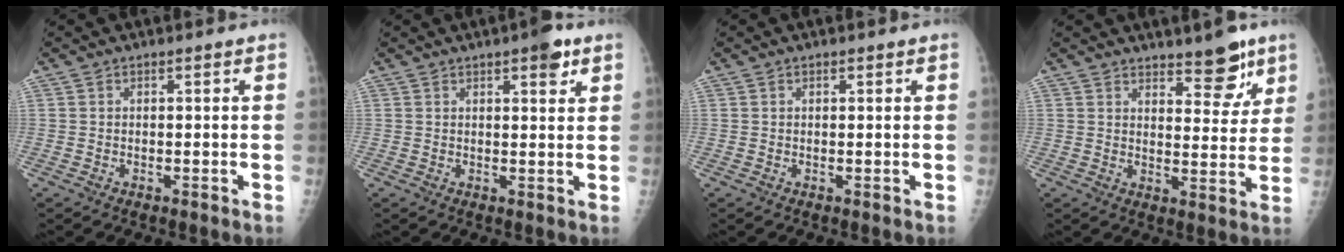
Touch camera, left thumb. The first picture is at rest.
{"total": 4.2, "force": [2.4, 1.4, 3.1], "torque": [-0.031, -0.009, 0.029]}
{"total": 0.5, "force": [0.3, 0.3, 0.3], "torque": [-0.004, -0.001, 0.003]}
{"total": 7.9, "force": [5.6, 3.0, 4.7], "torque": [-0.032, -0.039, 0.080]}